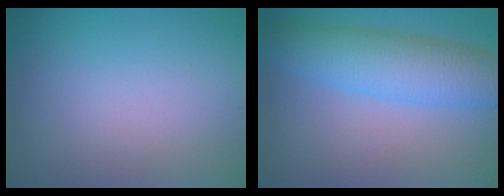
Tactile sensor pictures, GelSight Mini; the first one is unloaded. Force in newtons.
{"total": 6.1, "press": 6.1, "slide": 0.1}